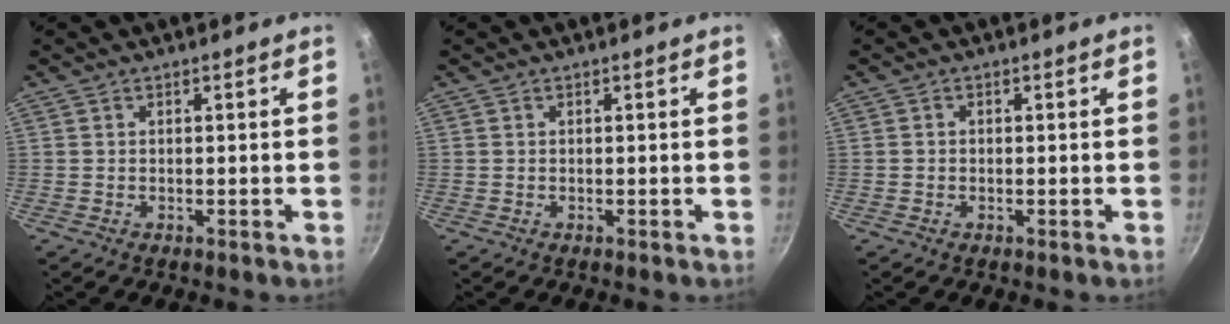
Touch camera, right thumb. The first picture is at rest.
{"total": 0.0}
{"total": 0.5, "force": [-0.2, 0.5, 0.2], "torque": [-0.003, 0.002, -0.004]}